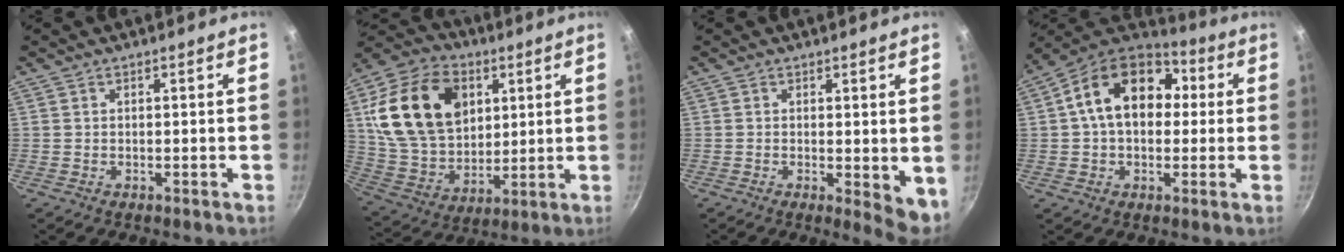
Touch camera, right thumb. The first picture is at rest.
{"total": 23.2, "force": [6.8, 16.4, 15.0], "torque": [-0.250, -0.011, 0.127]}
{"total": 5.3, "force": [-0.1, 2.0, 4.9], "torque": [-0.061, -0.013, 0.002]}
{"total": 17.4, "force": [2.7, 12.2, 12.1], "torque": [-0.167, 0.034, 0.025]}